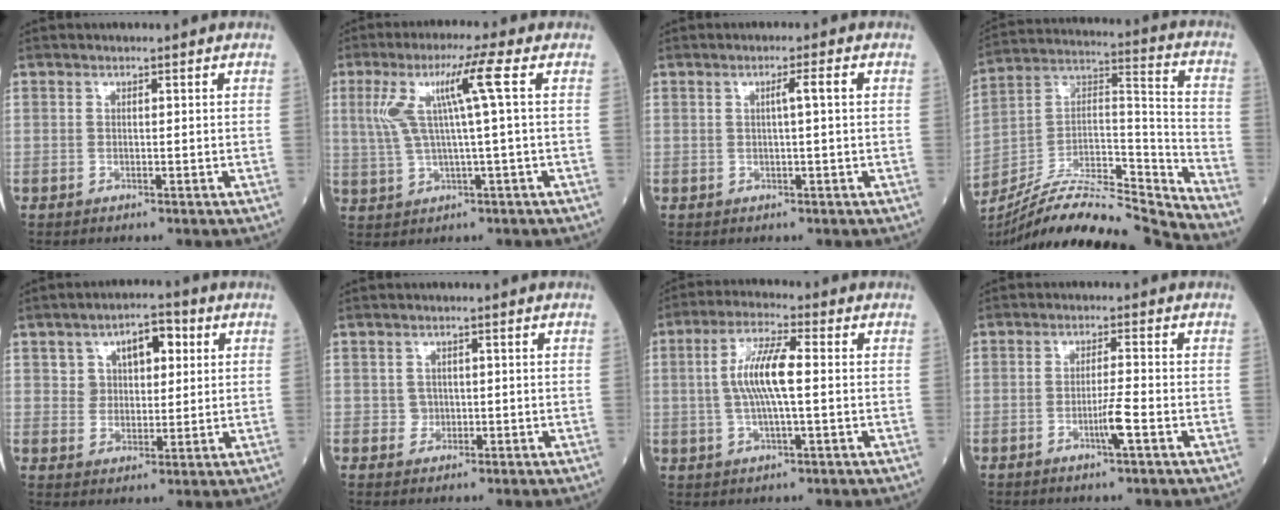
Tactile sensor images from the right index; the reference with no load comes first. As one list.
[{"total": 8.2, "force": [2.0, -0.9, 7.9], "torque": [-0.158, 0.021, 0.047]}, {"total": 2.1, "force": [0.3, -0.3, 2.1], "torque": [-0.035, 0.003, 0.006]}, {"total": 20.7, "force": [-19.5, 0.2, 6.9], "torque": [-0.135, 0.034, -0.336]}, {"total": 7.1, "force": [2.9, 4.3, 4.8], "torque": [-0.066, 0.023, 0.049]}, {"total": 1.4, "force": [-0.2, 1.3, 0.2], "torque": [-0.002, 0.004, -0.001]}, {"total": 8.2, "force": [0.4, 1.3, 8.1], "torque": [-0.165, 0.007, 0.004]}, {"total": 3.4, "force": [-1.5, -0.5, 3.0], "torque": [-0.059, -0.005, -0.028]}]